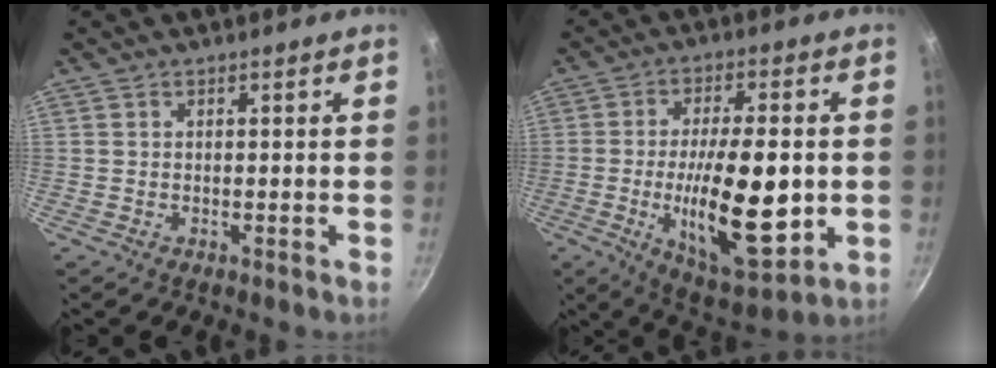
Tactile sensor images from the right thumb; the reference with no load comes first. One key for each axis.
{"total": 19.8, "fx": -2.7, "fy": 7.4, "fz": 18.1, "tx": -0.281, "ty": -0.005, "tz": -0.038}